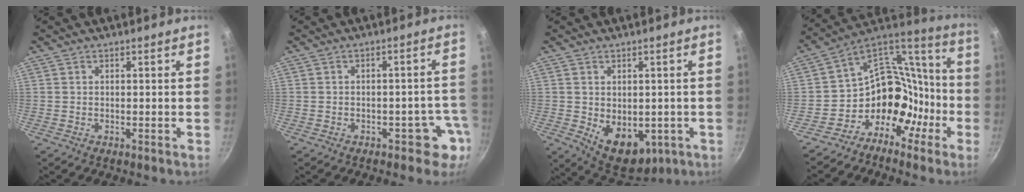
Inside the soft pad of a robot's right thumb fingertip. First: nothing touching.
{"total": 4.8, "force": [-2.5, 3.2, 2.5], "torque": [0.020, 0.039, -0.019]}
{"total": 10.5, "force": [-1.8, 7.2, 7.5], "torque": [-0.081, -0.014, -0.002]}
{"total": 16.6, "force": [-7.9, 12.9, 6.9], "torque": [-0.039, 0.117, -0.141]}